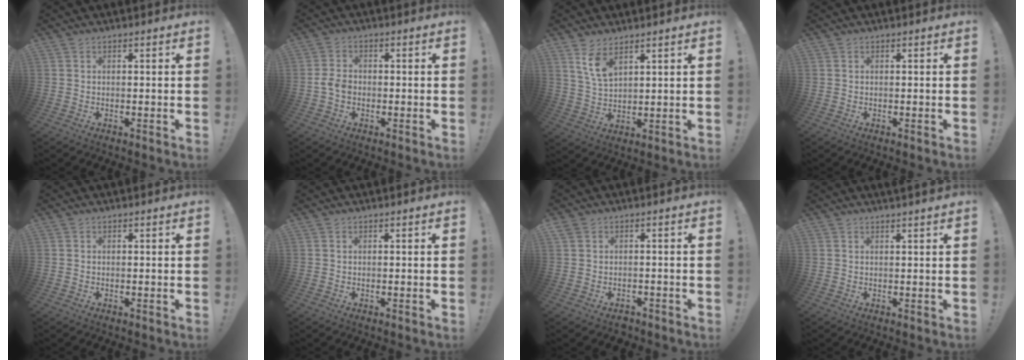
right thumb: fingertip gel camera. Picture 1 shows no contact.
{"total": 4.3, "force": [-1.4, 3.0, 2.7], "torque": [-0.052, 0.007, -0.028]}
{"total": 7.3, "force": [4.7, 3.4, 4.4], "torque": [-0.076, -0.023, 0.086]}
{"total": 0.0}
{"total": 0.0}
{"total": 0.0}
{"total": 2.4, "force": [-1.0, 2.0, 0.8], "torque": [-0.012, 0.006, -0.016]}
{"total": 1.6, "force": [1.4, -0.3, 0.7], "torque": [-0.006, -0.006, 0.023]}